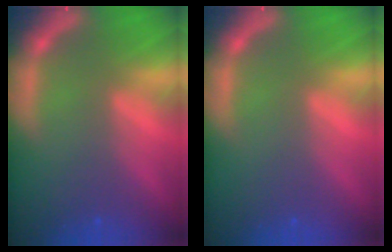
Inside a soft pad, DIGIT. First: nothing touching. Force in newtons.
{"total": 0.0}